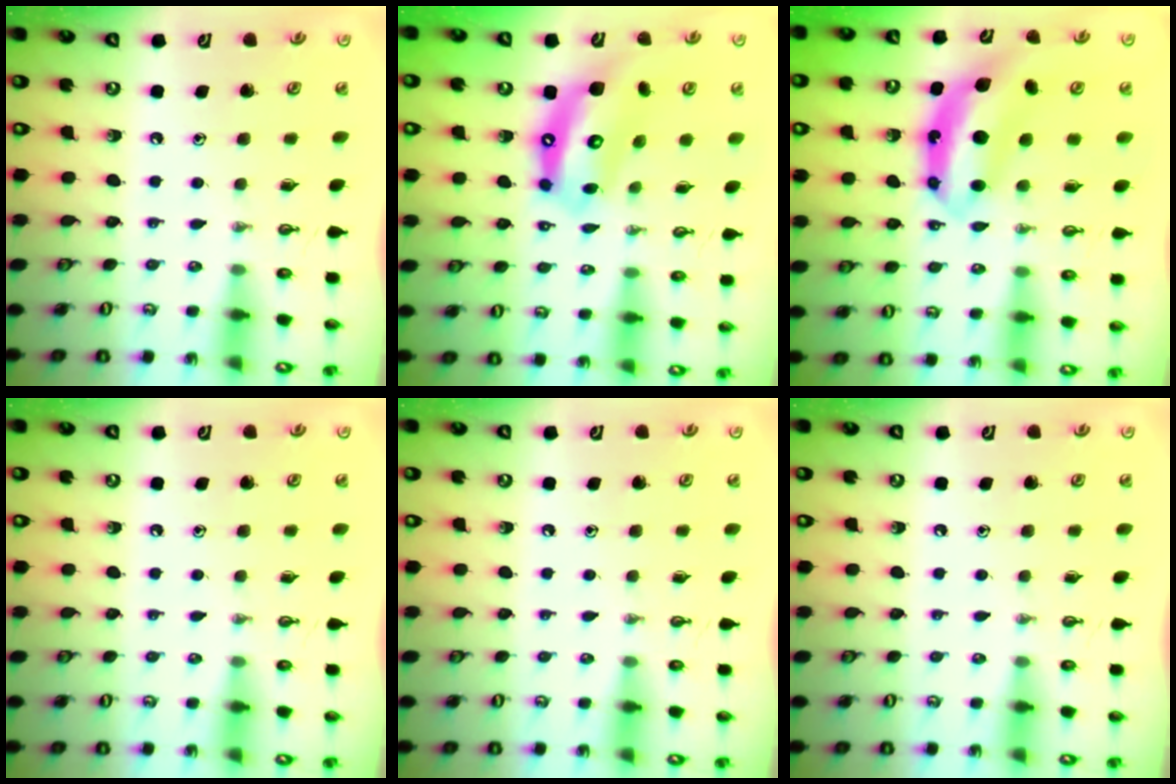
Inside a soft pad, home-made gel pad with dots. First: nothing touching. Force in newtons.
{"total": 13.1, "press": 13.0, "slide": 1.5}
{"total": 7.7, "press": 7.7, "slide": 0.1}
{"total": 0.0}
{"total": 0.0}
{"total": 0.0}